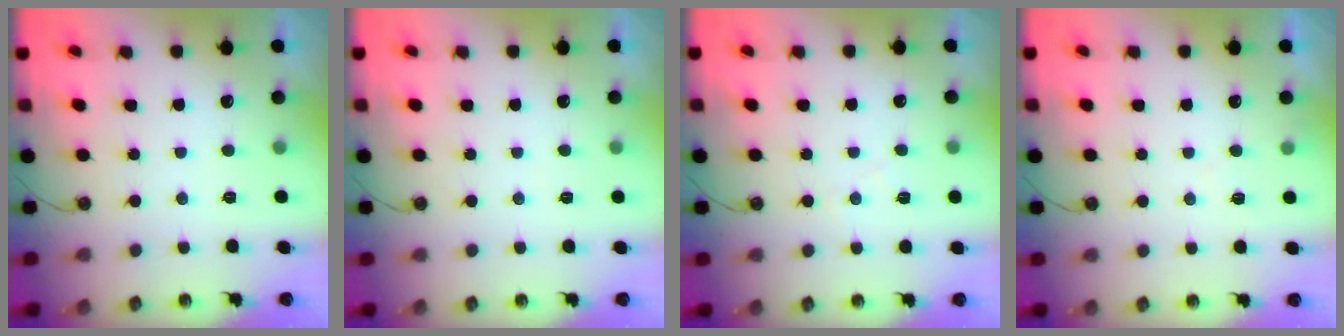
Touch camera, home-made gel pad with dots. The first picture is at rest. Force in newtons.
{"total": 3.1, "press": 3.0, "slide": 0.5}
{"total": 4.8, "press": 4.7, "slide": 0.7}
{"total": 4.8, "press": 4.7, "slide": 0.8}